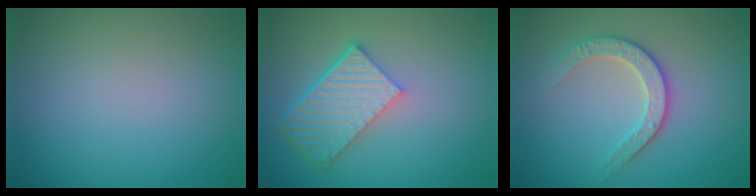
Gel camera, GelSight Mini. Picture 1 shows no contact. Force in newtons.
{"total": 6.2, "press": 4.3, "slide": 4.5}
{"total": 2.9, "press": 2.7, "slide": 1.1}